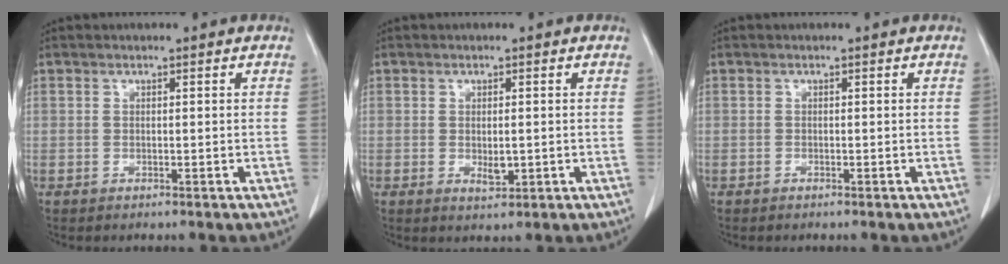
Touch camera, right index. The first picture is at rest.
{"total": 2.2, "force": [-0.2, 0.9, 2.0], "torque": [-0.036, -0.003, 0.004]}
{"total": 0.0}